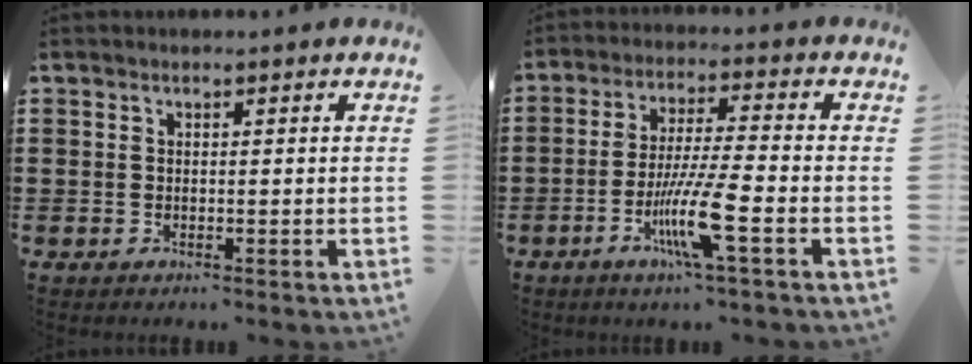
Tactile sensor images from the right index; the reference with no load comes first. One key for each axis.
{"total": 9.5, "fx": -4.0, "fy": 0.4, "fz": 8.6, "tx": -0.174, "ty": -0.015, "tz": -0.079}